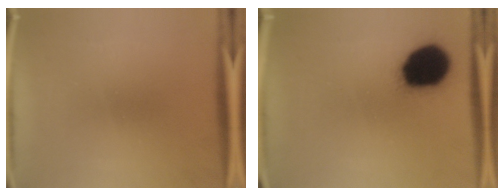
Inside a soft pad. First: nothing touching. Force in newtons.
{"total": 17.1}